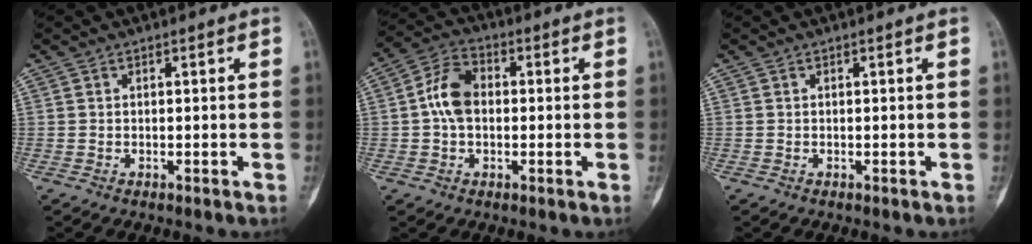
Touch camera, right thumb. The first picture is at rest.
{"total": 7.9, "force": [0.1, 5.4, 5.7], "torque": [-0.101, 0.023, -0.007]}
{"total": 0.0}